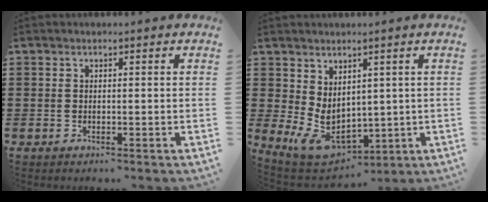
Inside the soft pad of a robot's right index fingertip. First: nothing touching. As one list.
[{"total": 6.4, "force": [0.8, 4.5, 4.5], "torque": [-0.106, -0.014, 0.018]}]